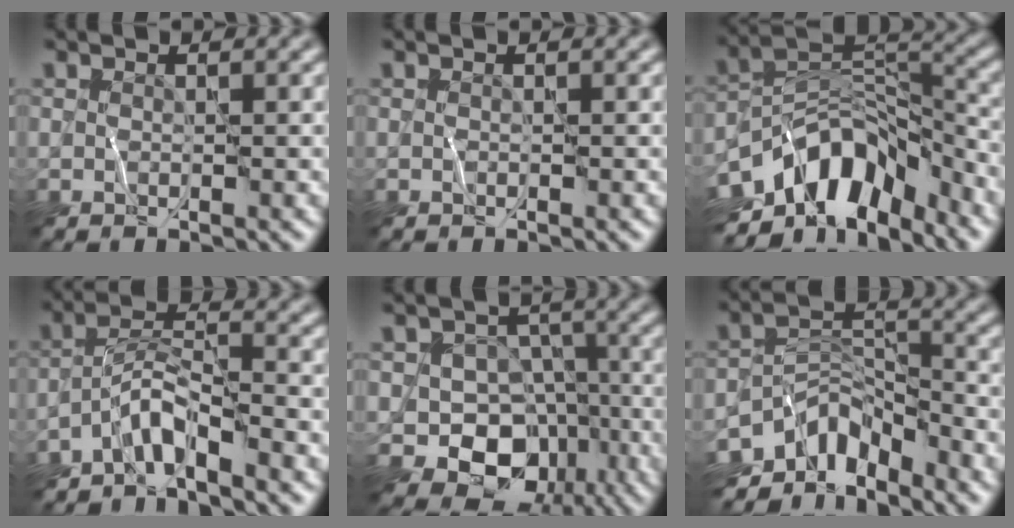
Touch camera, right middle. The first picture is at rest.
{"total": 0.0}
{"total": 10.3, "force": [-6.0, 5.4, 6.3], "torque": [-0.091, 0.009, -0.118]}
{"total": 3.6, "force": [-3.0, 0.4, 1.9], "torque": [-0.034, 0.011, -0.070]}
{"total": 10.2, "force": [-4.4, 8.2, 4.2], "torque": [-0.044, -0.003, -0.086]}
{"total": 6.8, "force": [-5.1, 3.2, 3.1], "torque": [-0.029, -0.008, -0.100]}